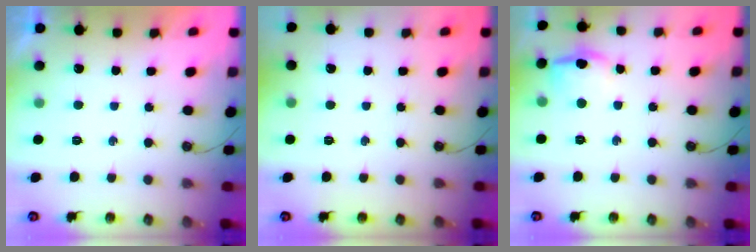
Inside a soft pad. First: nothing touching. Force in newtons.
{"total": 0.0}
{"total": 9.3, "press": 9.2, "slide": 1.3}